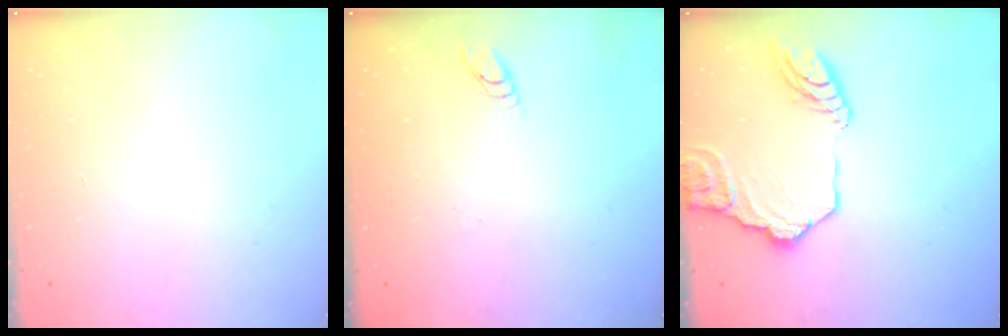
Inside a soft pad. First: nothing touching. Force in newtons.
{"total": 2.7, "press": 2.7, "slide": 0.3}
{"total": 17.4, "press": 17.3, "slide": 2.2}